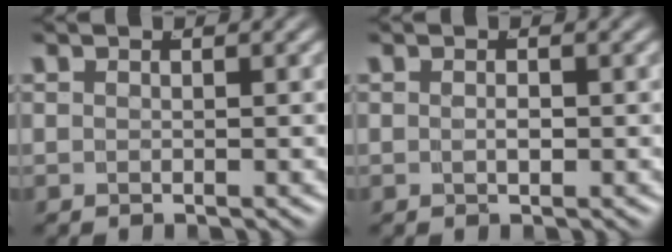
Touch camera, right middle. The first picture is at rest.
{"total": 0.6, "force": [-0.2, 0.0, 0.5], "torque": [-0.015, -0.009, 0.003]}